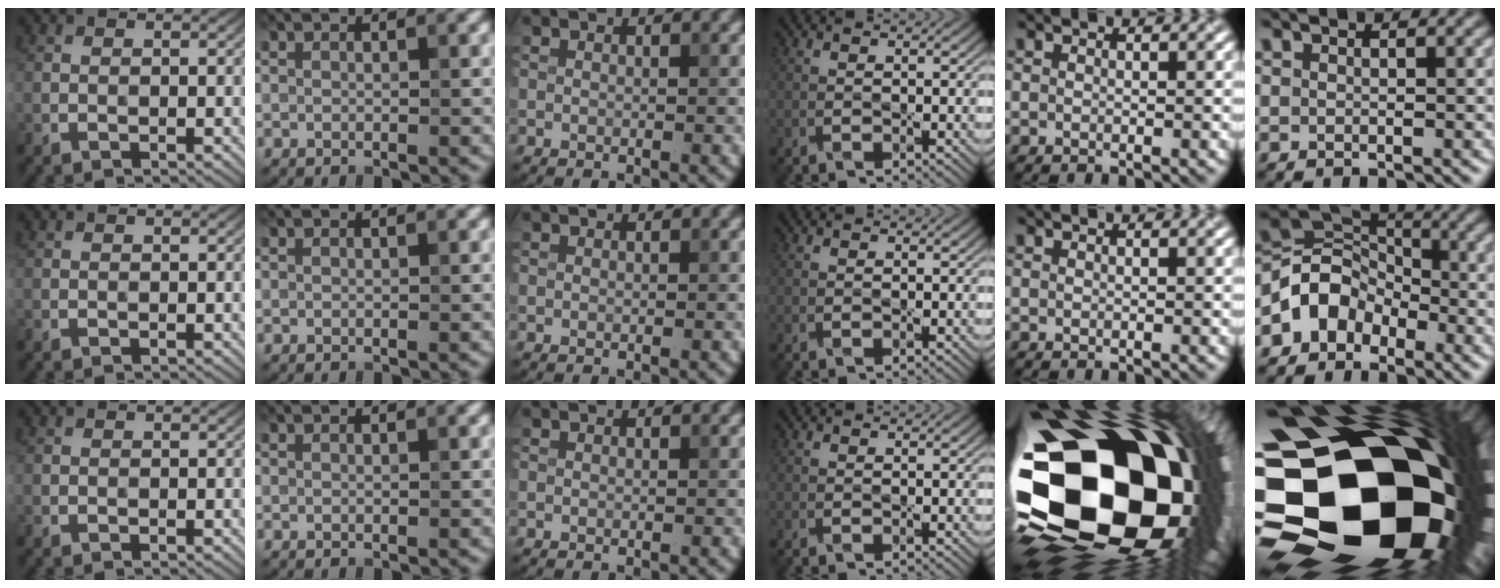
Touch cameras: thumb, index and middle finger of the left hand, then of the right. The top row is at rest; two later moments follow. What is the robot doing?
{"motion": "press", "object": "stapler"}